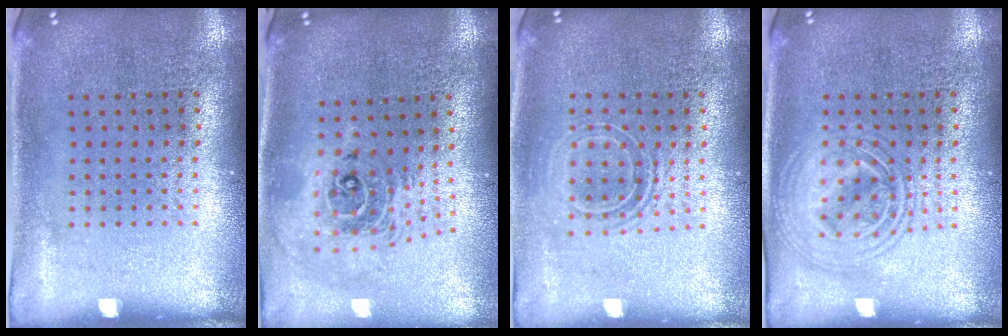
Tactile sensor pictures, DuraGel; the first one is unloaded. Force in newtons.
{"total": 2.2, "press": 1.7, "slide": 1.5}
{"total": 1.6, "press": 1.2, "slide": 1.0}
{"total": 2.7, "press": 2.7, "slide": 0.3}